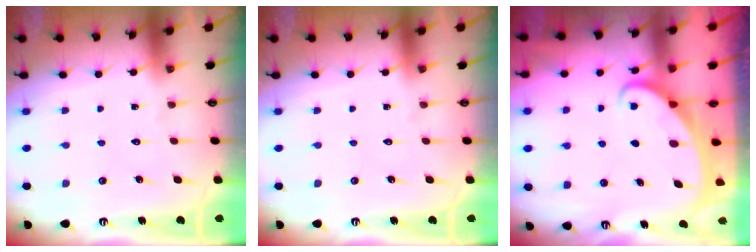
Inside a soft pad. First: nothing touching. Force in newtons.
{"total": 0.0}
{"total": 2.0, "press": 2.0, "slide": 0.0}